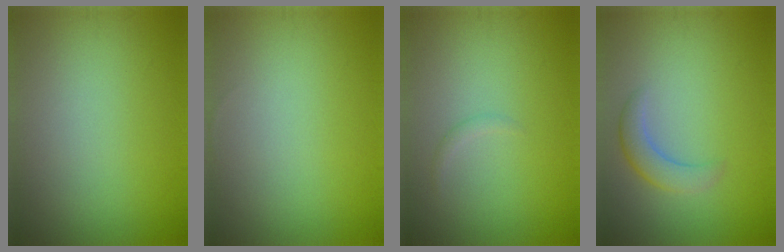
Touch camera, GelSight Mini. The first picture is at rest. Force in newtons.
{"total": 0.0}
{"total": 0.6, "press": 0.6, "slide": 0.1}
{"total": 2.5, "press": 2.5, "slide": 0.0}